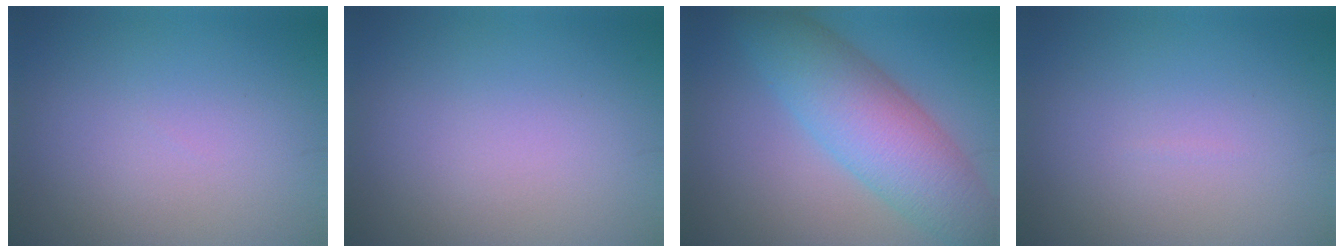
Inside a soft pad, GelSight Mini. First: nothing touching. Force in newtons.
{"total": 0.0}
{"total": 7.9, "press": 7.9, "slide": 0.2}
{"total": 0.0}